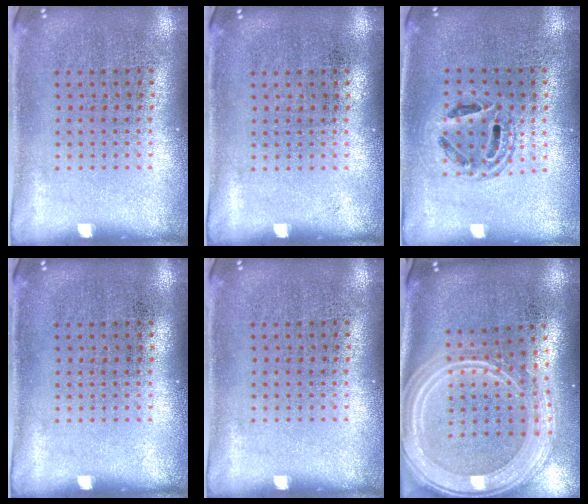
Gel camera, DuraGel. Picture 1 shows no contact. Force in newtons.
{"total": 0.0}
{"total": 1.4, "press": 1.3, "slide": 0.7}
{"total": 0.0}
{"total": 0.0}
{"total": 3.3, "press": 2.6, "slide": 2.0}